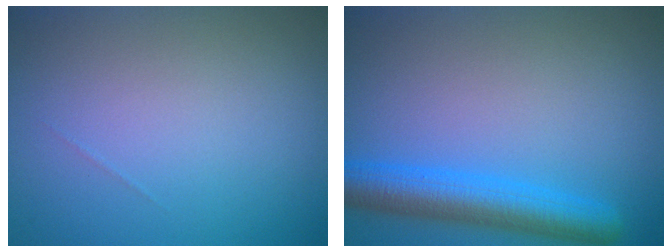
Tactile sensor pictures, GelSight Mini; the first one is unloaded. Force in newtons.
{"total": 5.2, "press": 5.2, "slide": 0.2}